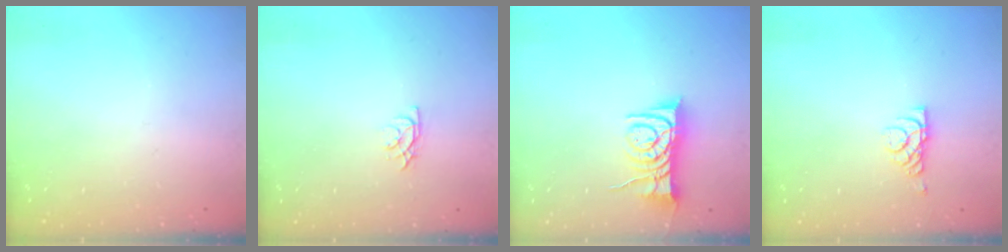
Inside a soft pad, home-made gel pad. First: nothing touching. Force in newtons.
{"total": 3.0, "press": 3.0, "slide": 0.5}
{"total": 9.1, "press": 9.1, "slide": 0.5}
{"total": 6.0, "press": 6.0, "slide": 0.8}